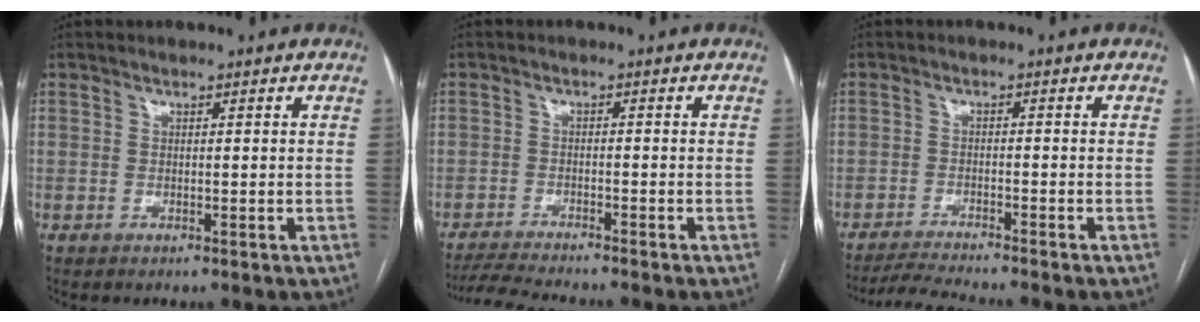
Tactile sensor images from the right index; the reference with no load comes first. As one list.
[{"total": 5.8, "force": [-5.5, -0.7, 1.7], "torque": [-0.029, -0.021, -0.096]}, {"total": 5.1, "force": [-4.8, -1.2, 1.3], "torque": [-0.023, -0.020, -0.085]}]